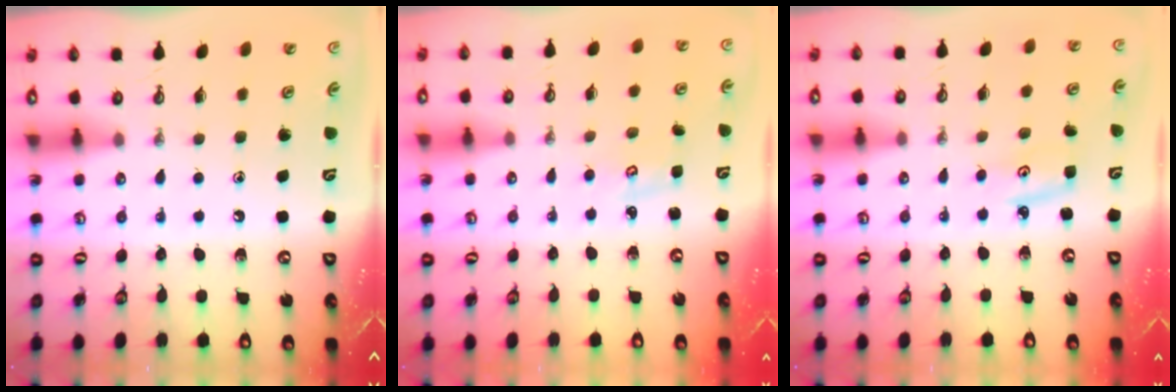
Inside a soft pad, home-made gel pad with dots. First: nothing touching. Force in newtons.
{"total": 1.7, "press": 1.7, "slide": 0.2}
{"total": 2.9, "press": 2.9, "slide": 0.2}